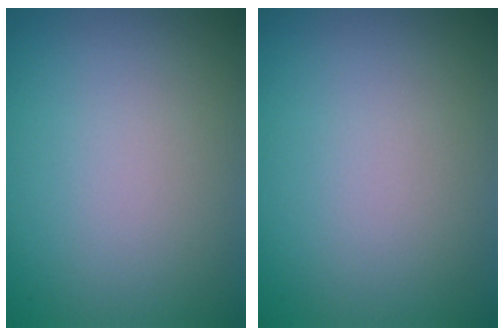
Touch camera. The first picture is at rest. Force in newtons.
{"total": 0.0}